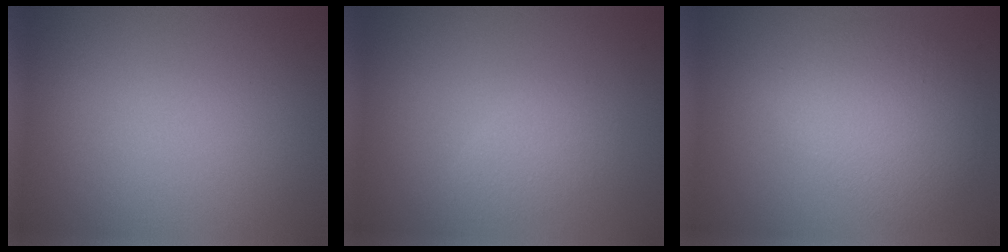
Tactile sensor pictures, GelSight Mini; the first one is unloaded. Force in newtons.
{"total": 1.4, "press": 1.4, "slide": 0.1}
{"total": 5.0, "press": 5.0, "slide": 0.1}